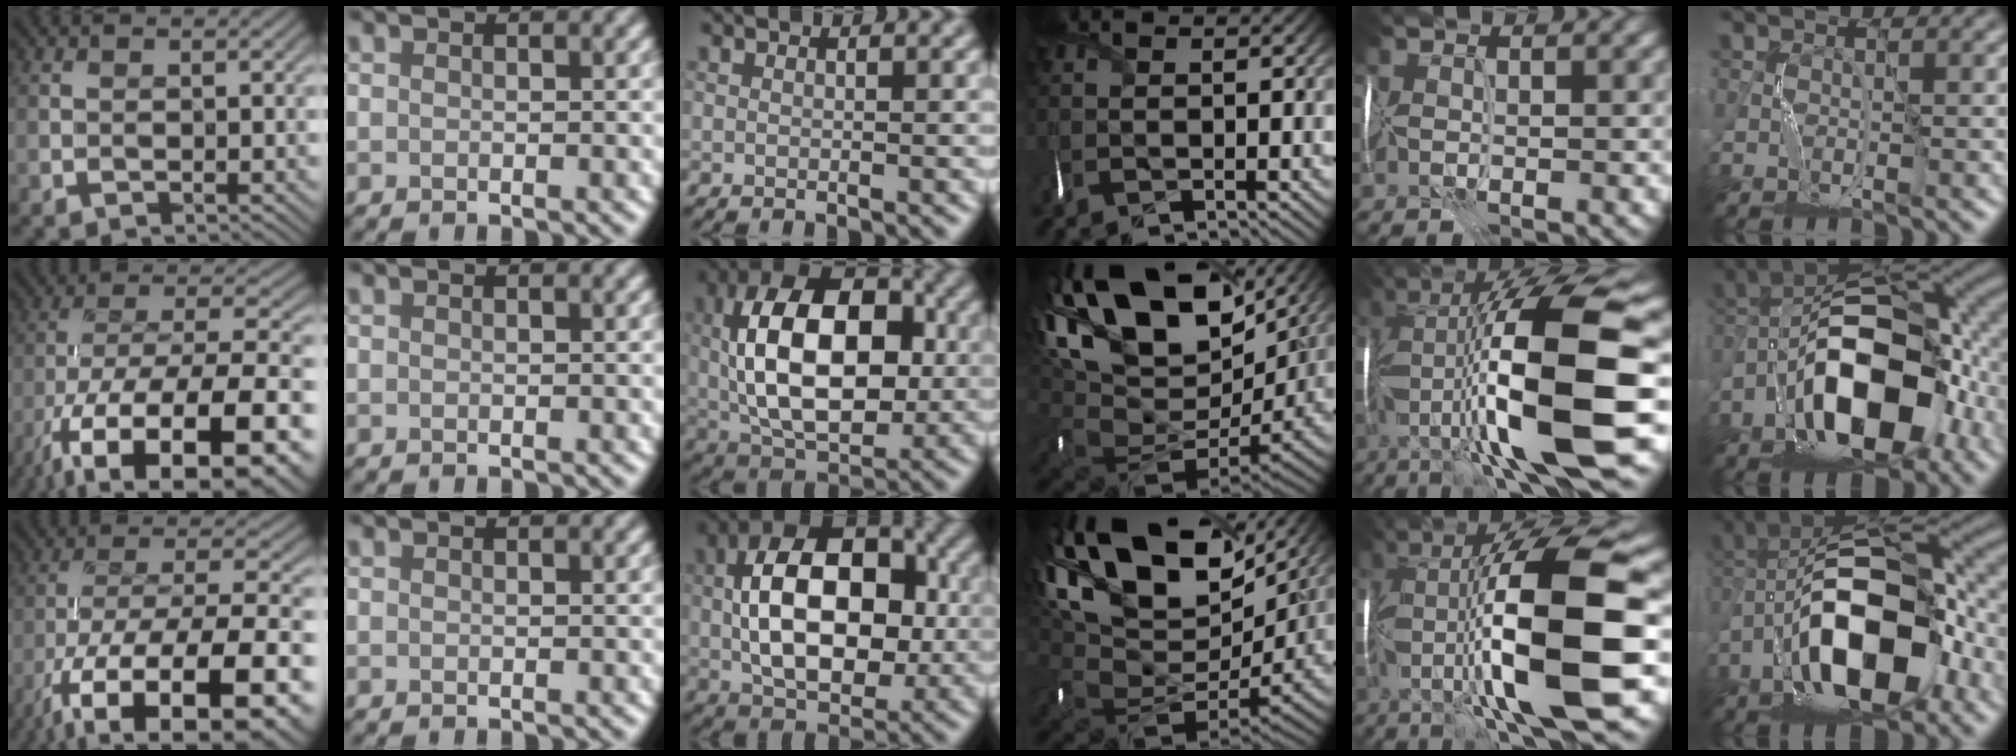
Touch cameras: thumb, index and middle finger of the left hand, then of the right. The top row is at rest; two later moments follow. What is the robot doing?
{"motion": "wrap", "object": "ribbon"}